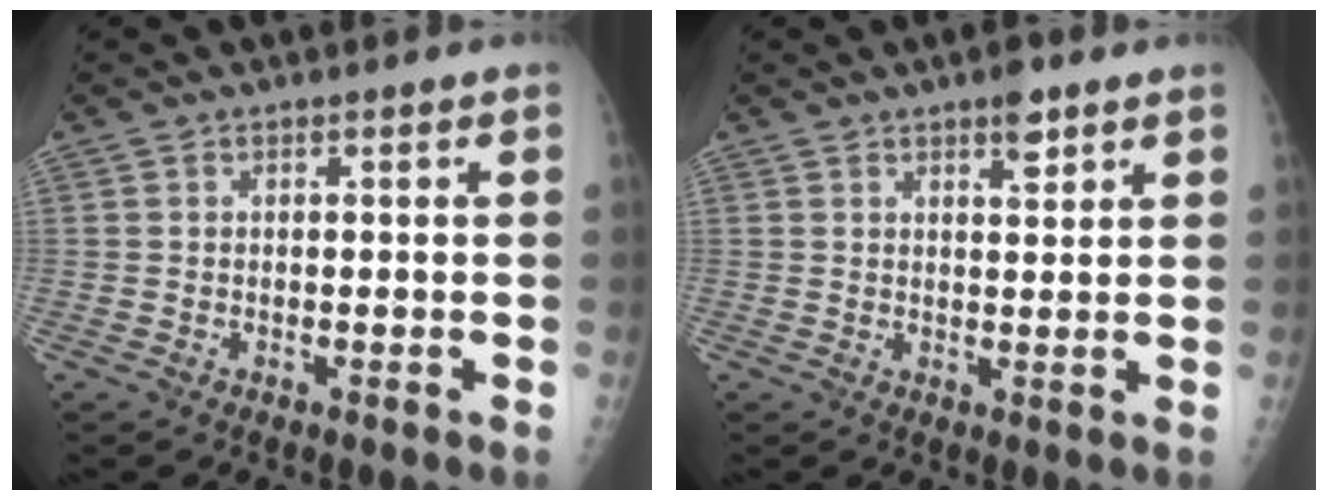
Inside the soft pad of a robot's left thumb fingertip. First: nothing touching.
{"total": 3.6, "force": [2.4, 1.3, 2.4], "torque": [-0.026, -0.013, 0.034]}